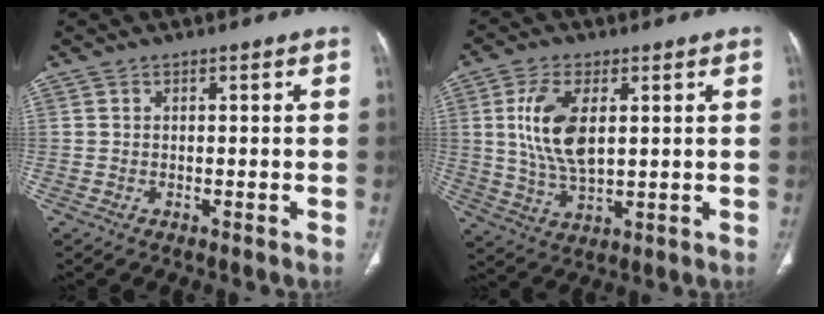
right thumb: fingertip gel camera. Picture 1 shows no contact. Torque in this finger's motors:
{"motor_torque": [1.18, 2.37, 1.34, -0.38, 0.37]}